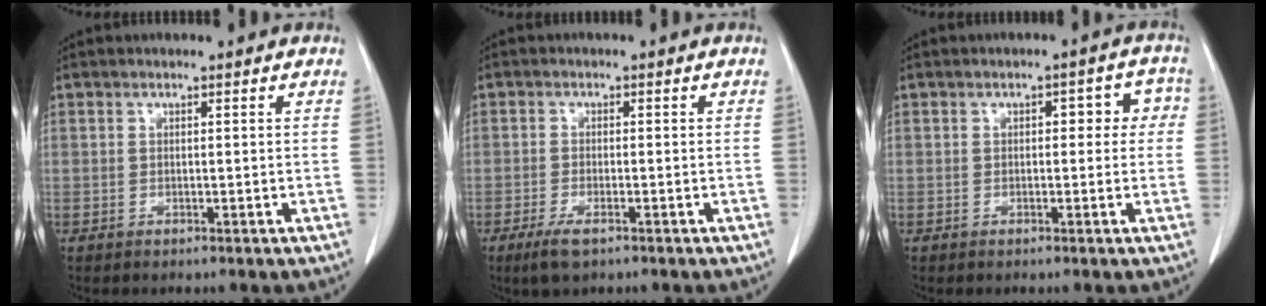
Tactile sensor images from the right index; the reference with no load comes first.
{"total": 3.5, "force": [-2.1, 0.9, 2.6], "torque": [-0.056, -0.006, -0.035]}
{"total": 4.1, "force": [0.5, 2.2, 3.5], "torque": [-0.030, 0.029, 0.001]}